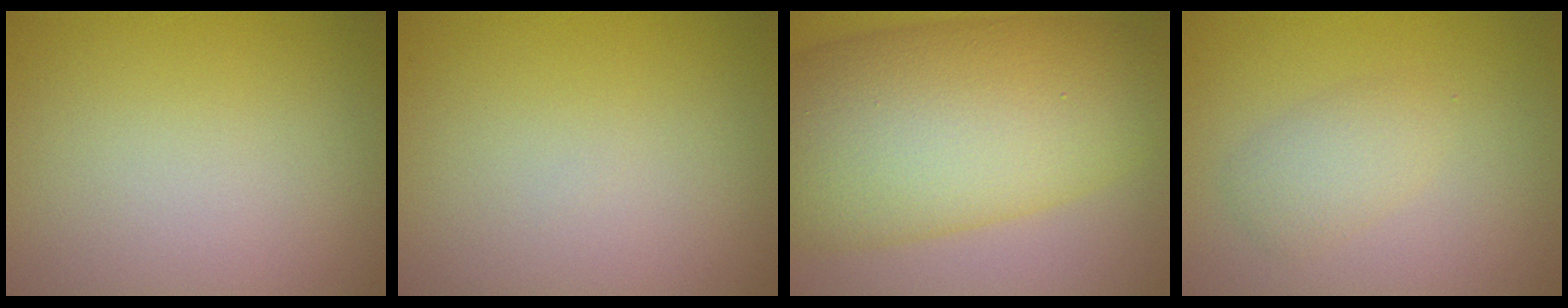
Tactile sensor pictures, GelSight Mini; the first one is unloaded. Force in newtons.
{"total": 0.0}
{"total": 13.6, "press": 13.6, "slide": 0.2}
{"total": 2.0, "press": 2.0, "slide": 0.0}